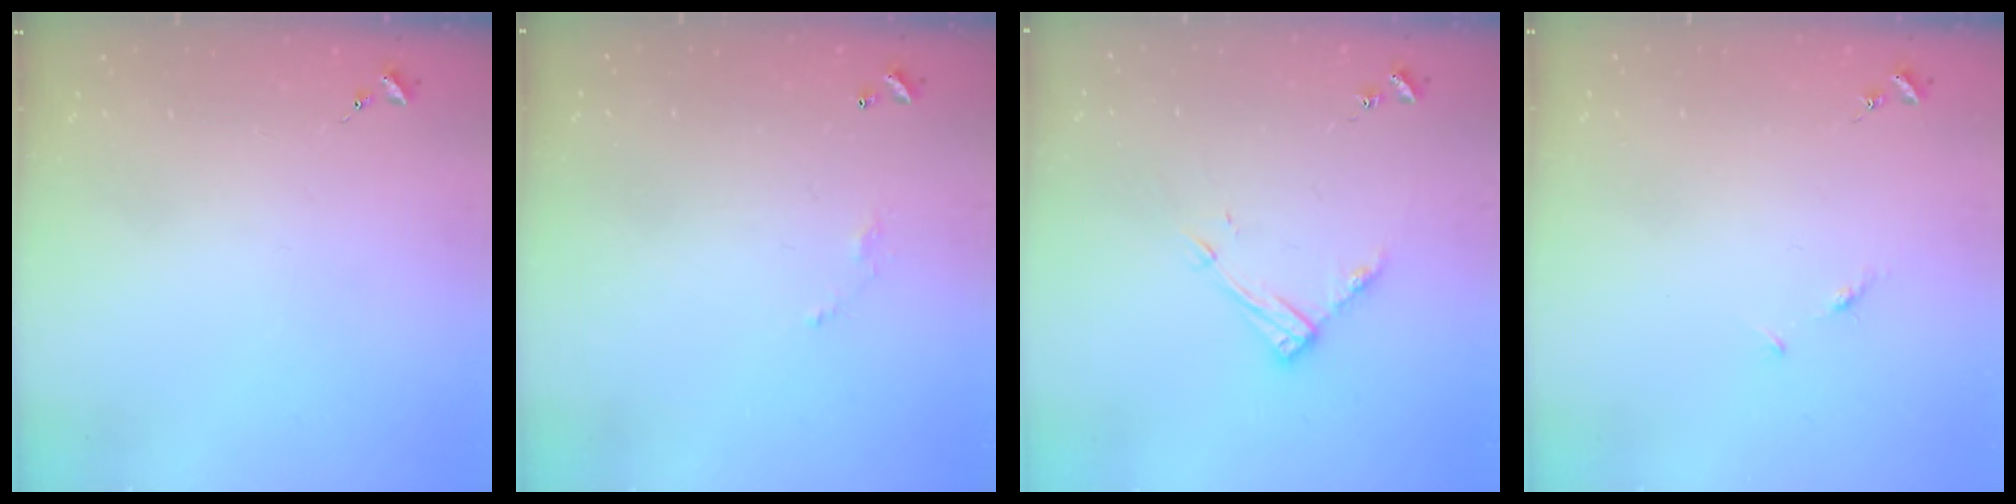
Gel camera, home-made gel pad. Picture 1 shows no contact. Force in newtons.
{"total": 3.9, "press": 3.9, "slide": 0.1}
{"total": 11.0, "press": 11.0, "slide": 0.8}
{"total": 3.9, "press": 3.8, "slide": 0.5}